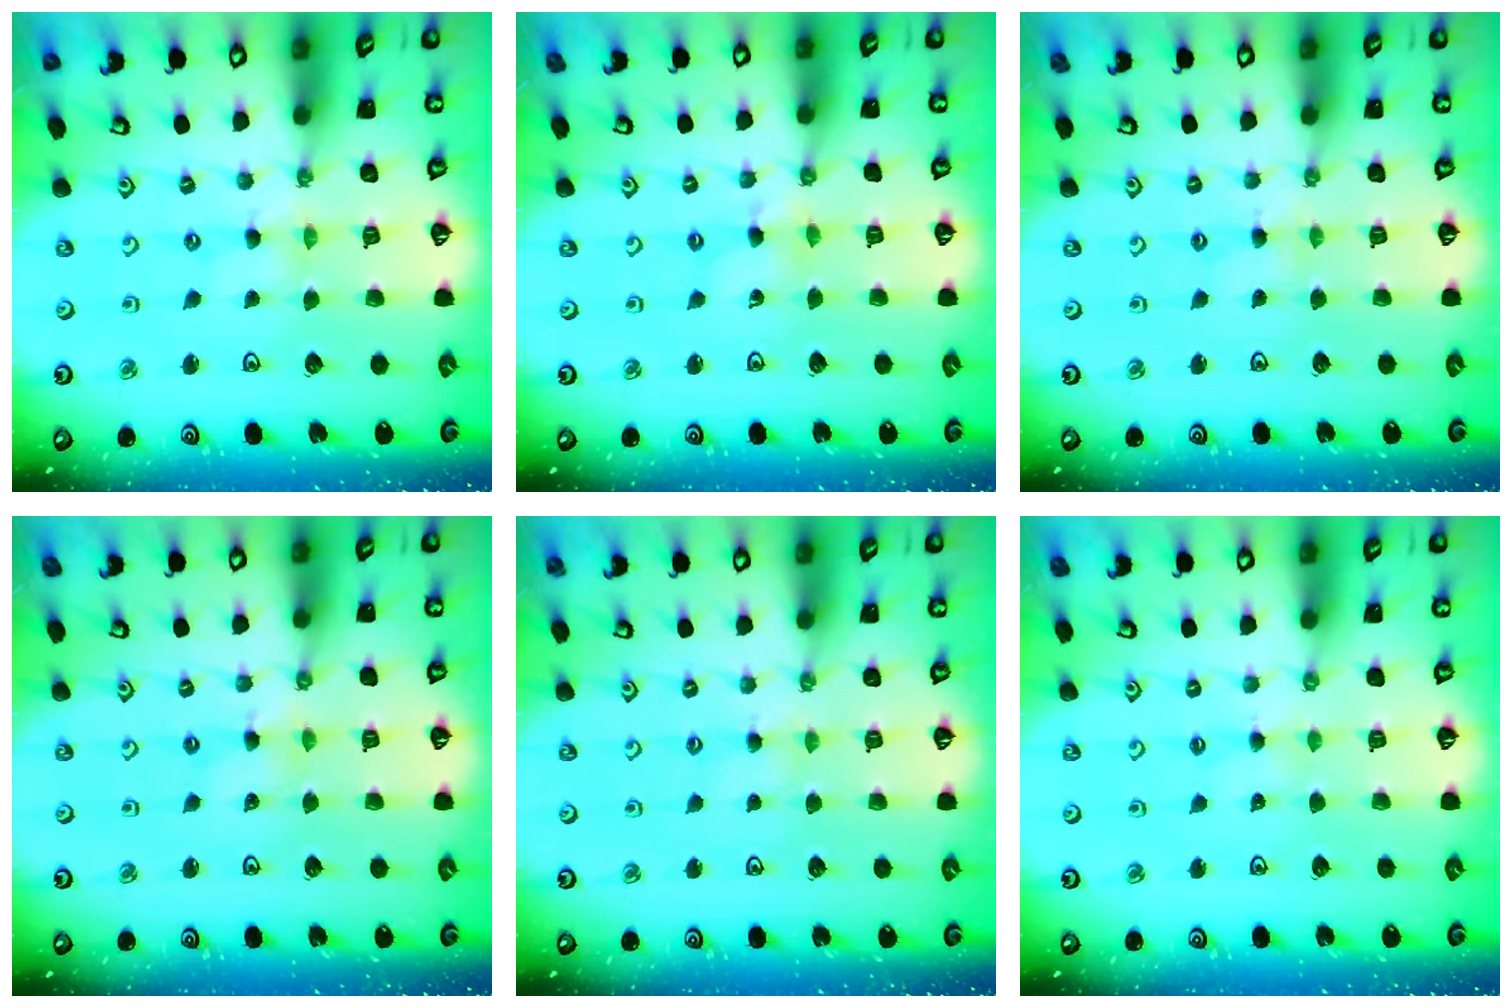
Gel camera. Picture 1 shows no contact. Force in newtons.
{"total": 2.0, "press": 2.0, "slide": 0.2}
{"total": 1.8, "press": 1.8, "slide": 0.3}
{"total": 1.9, "press": 1.9, "slide": 0.2}
{"total": 2.3, "press": 2.3, "slide": 0.4}
{"total": 1.1, "press": 1.1, "slide": 0.3}